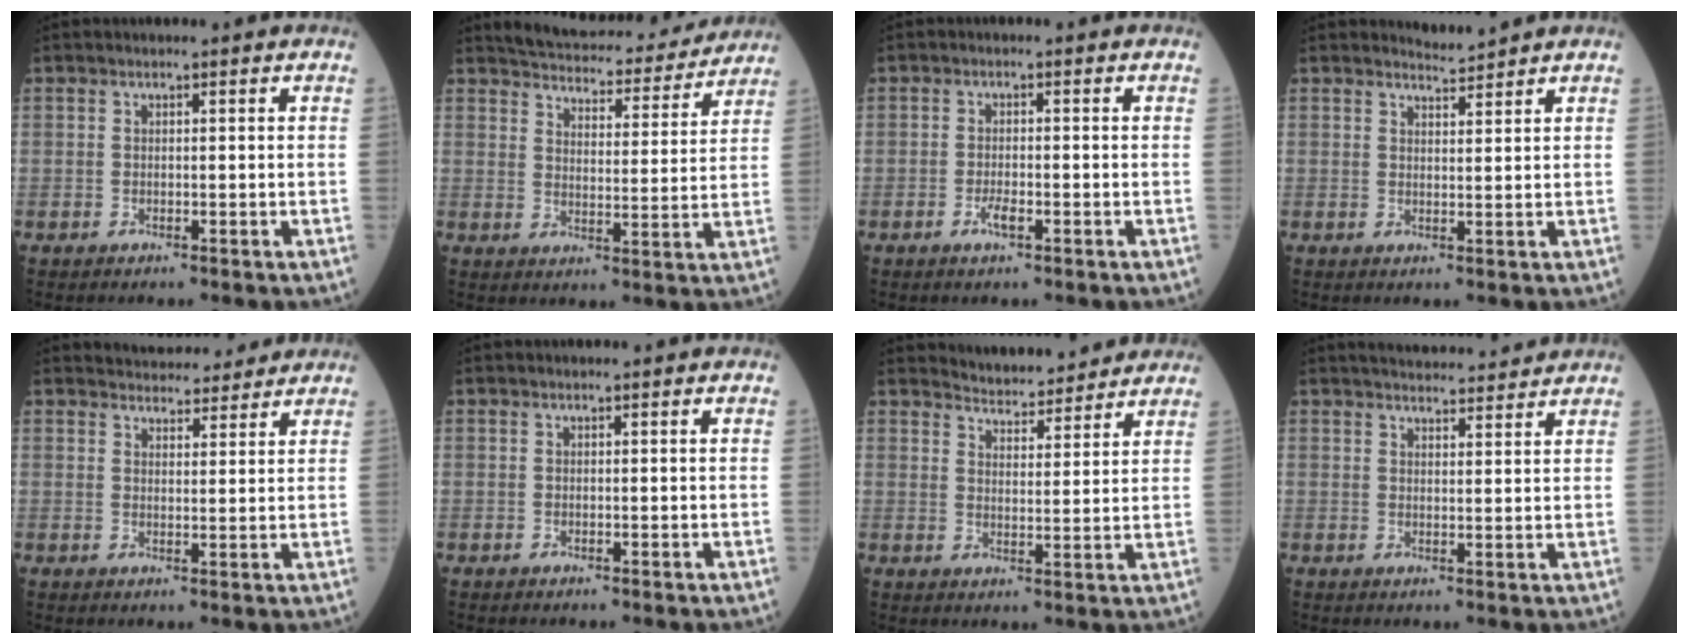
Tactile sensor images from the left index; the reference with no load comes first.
{"total": 16.8, "force": [15.9, 3.3, 4.4], "torque": [-0.052, -0.001, 0.202]}
{"total": 2.0, "force": [-1.1, 0.4, 1.6], "torque": [-0.036, -0.001, -0.018]}
{"total": 2.0, "force": [1.9, -0.5, -0.4], "torque": [-0.003, -0.006, 0.038]}
{"total": 6.6, "force": [6.3, 1.7, 1.0], "torque": [-0.010, 0.012, 0.080]}
{"total": 0.0}
{"total": 8.1, "force": [7.8, 1.4, 1.2], "torque": [-0.022, 0.011, 0.109]}
{"total": 10.0, "force": [9.6, 1.1, 2.8], "torque": [-0.040, 0.014, 0.129]}